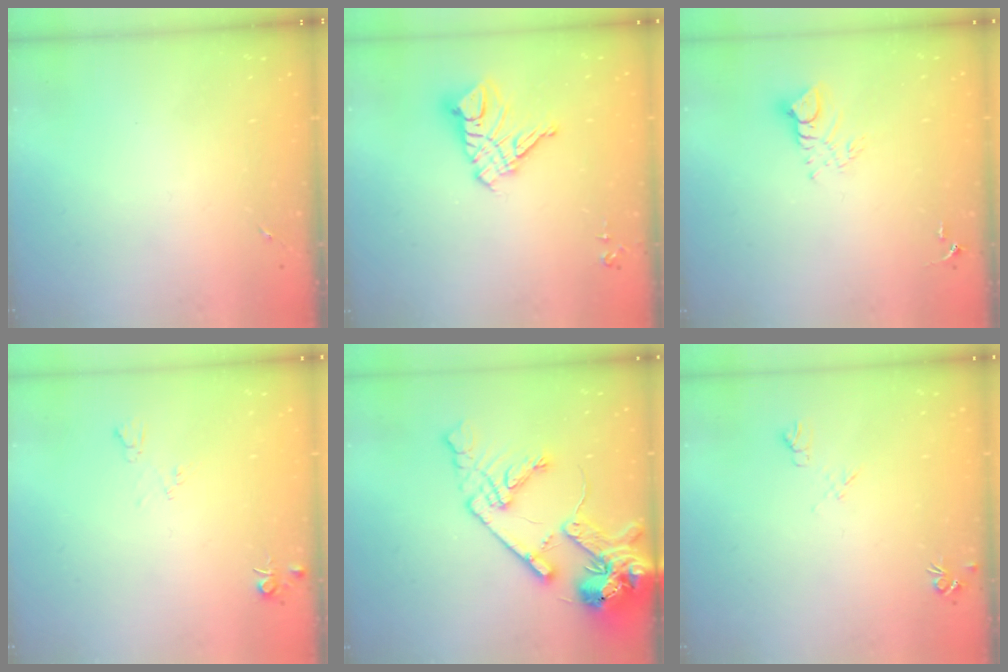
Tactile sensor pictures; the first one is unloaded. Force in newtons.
{"total": 12.6, "press": 12.5, "slide": 1.3}
{"total": 7.2, "press": 7.1, "slide": 0.7}
{"total": 5.2, "press": 5.2, "slide": 0.7}
{"total": 19.0, "press": 18.8, "slide": 2.9}
{"total": 5.3, "press": 5.2, "slide": 0.9}